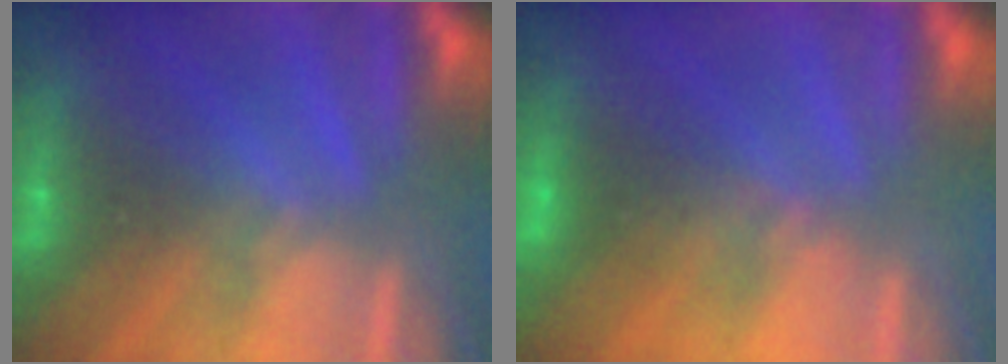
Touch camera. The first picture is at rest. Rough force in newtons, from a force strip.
{"total": 2.9}